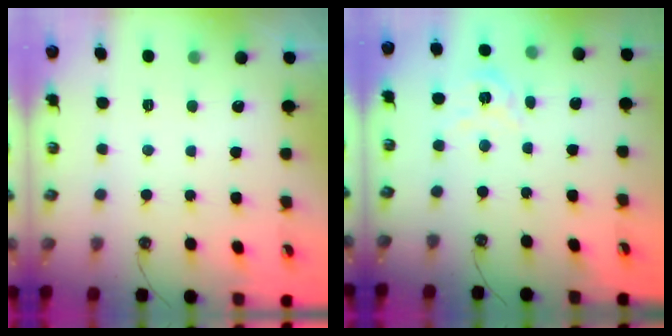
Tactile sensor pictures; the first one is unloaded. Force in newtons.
{"total": 5.5, "press": 5.5, "slide": 0.4}